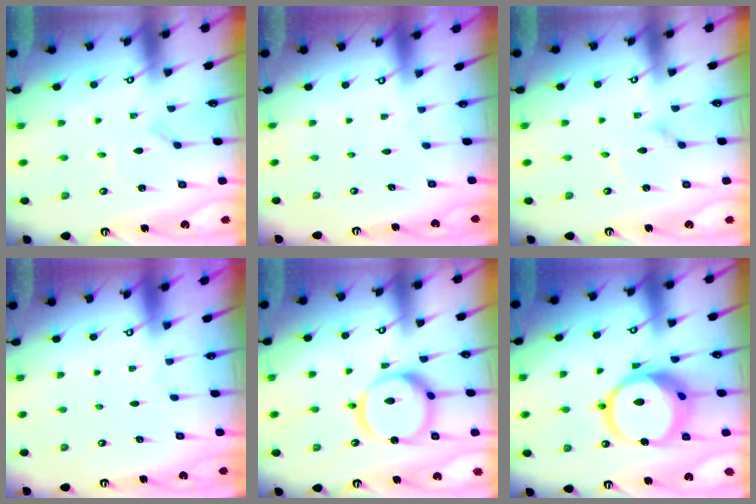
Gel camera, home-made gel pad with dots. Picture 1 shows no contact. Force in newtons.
{"total": 0.0}
{"total": 2.3, "press": 2.3, "slide": 0.1}
{"total": 0.0}
{"total": 14.7, "press": 14.6, "slide": 1.7}
{"total": 16.6, "press": 16.5, "slide": 1.9}